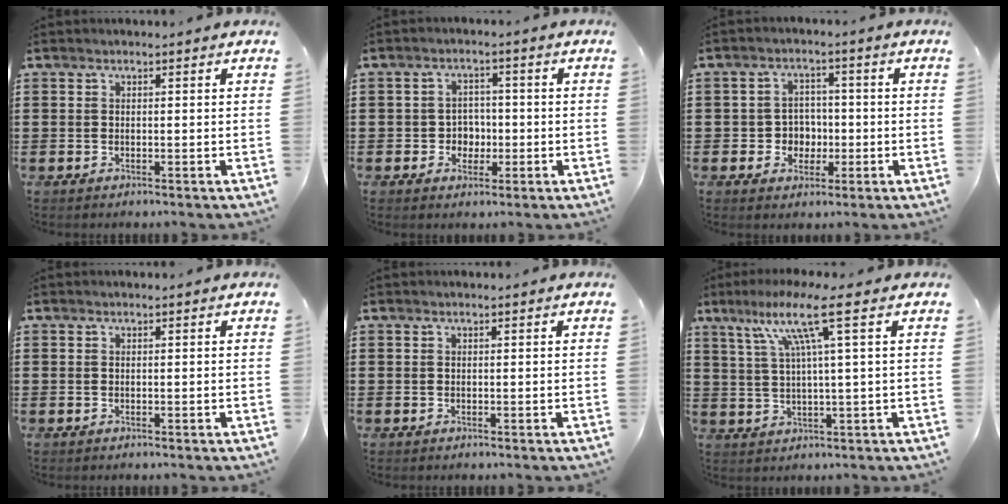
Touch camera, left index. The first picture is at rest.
{"total": 3.4, "force": [-0.8, 3.0, 1.4], "torque": [-0.028, 0.002, -0.022]}
{"total": 4.0, "force": [-0.8, 3.7, 1.1], "torque": [-0.035, 0.007, -0.017]}
{"total": 0.0}
{"total": 0.0}
{"total": 9.6, "force": [4.2, -0.2, 8.6], "torque": [-0.182, 0.001, 0.064]}